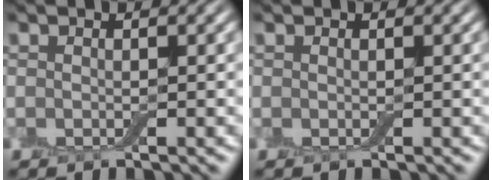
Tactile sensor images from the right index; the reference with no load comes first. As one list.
[{"total": 0.0}]